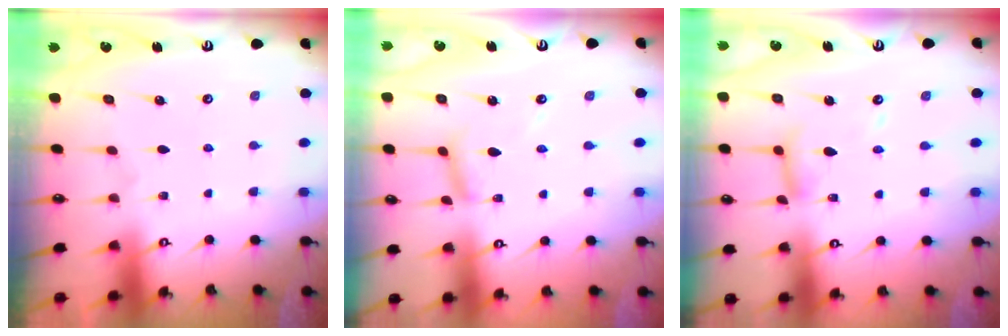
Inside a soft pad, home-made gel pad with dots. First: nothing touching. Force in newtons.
{"total": 7.5, "press": 7.5, "slide": 0.1}
{"total": 11.3, "press": 11.3, "slide": 1.1}